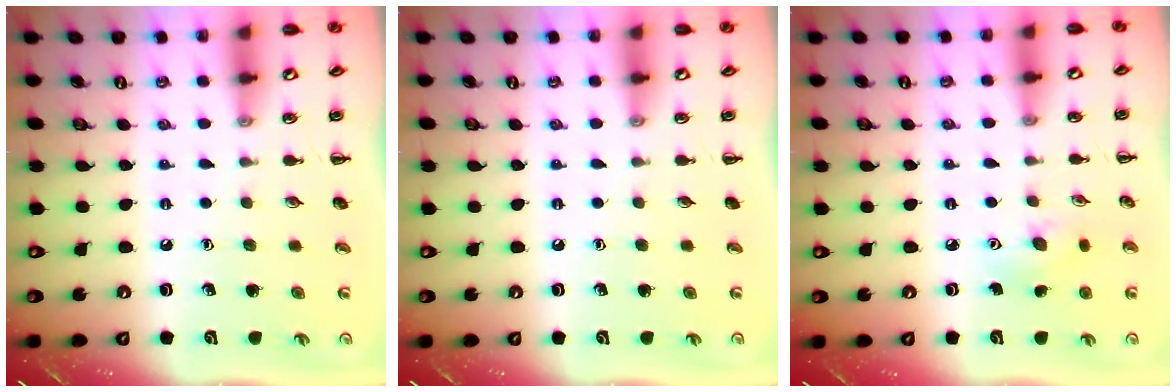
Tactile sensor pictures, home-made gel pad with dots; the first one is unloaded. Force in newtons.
{"total": 0.0}
{"total": 5.6, "press": 5.5, "slide": 1.0}